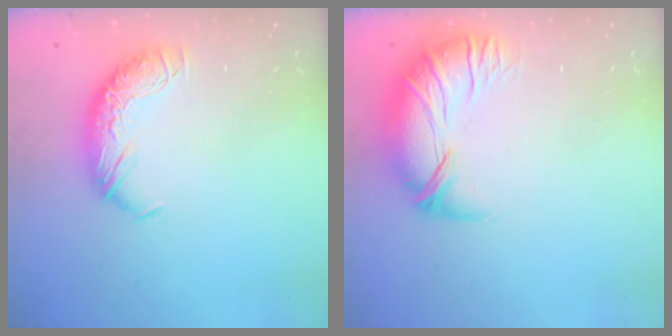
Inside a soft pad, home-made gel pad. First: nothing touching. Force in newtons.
{"total": 3.1, "press": 1.0, "slide": 2.9}